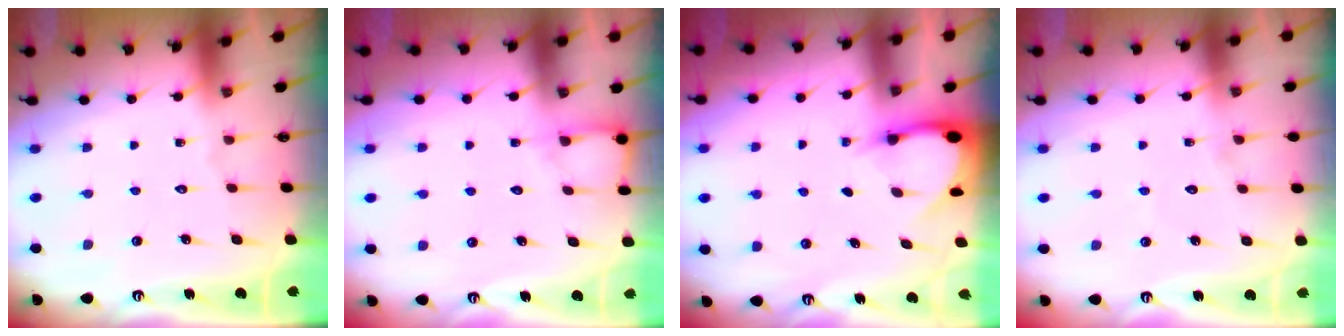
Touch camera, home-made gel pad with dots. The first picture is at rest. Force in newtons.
{"total": 3.8, "press": 3.8, "slide": 0.4}
{"total": 3.4, "press": 3.4, "slide": 0.2}
{"total": 2.7, "press": 2.7, "slide": 0.3}